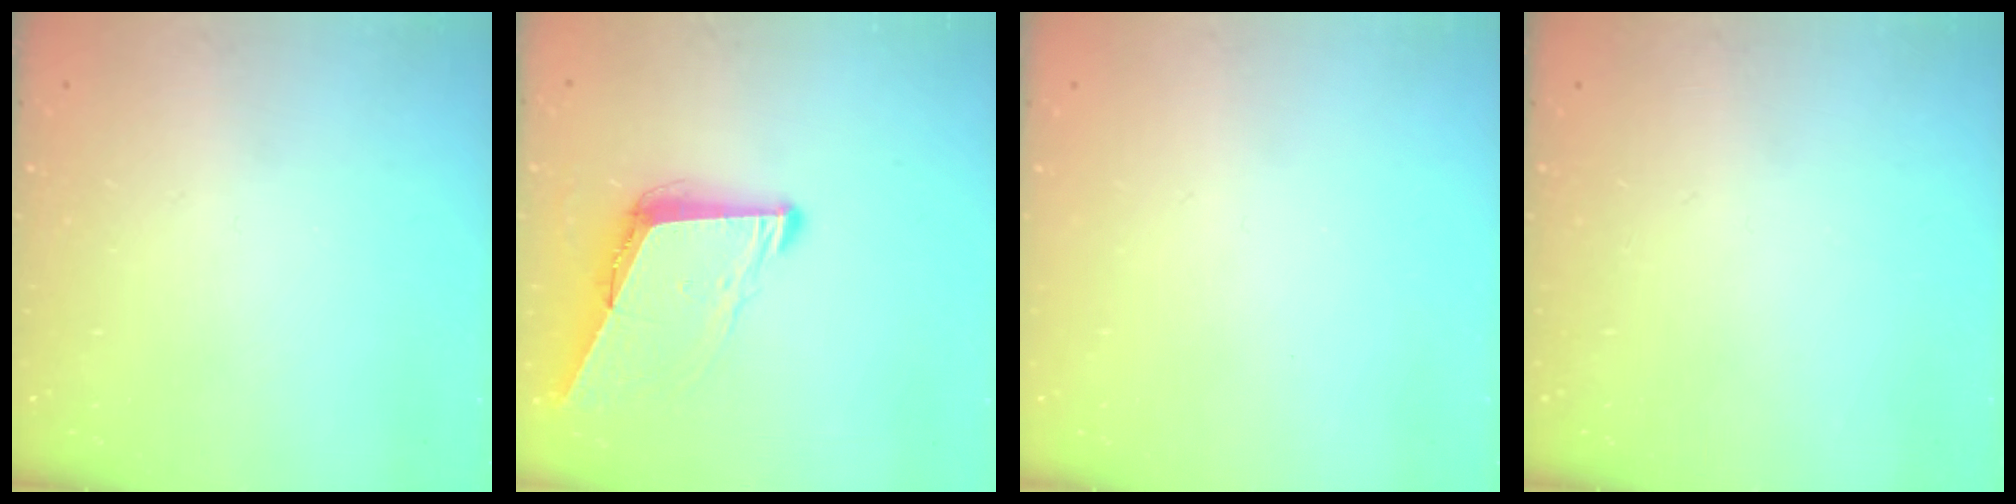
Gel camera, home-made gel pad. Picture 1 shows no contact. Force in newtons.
{"total": 8.8, "press": 8.0, "slide": 3.6}
{"total": 0.0}
{"total": 0.0}